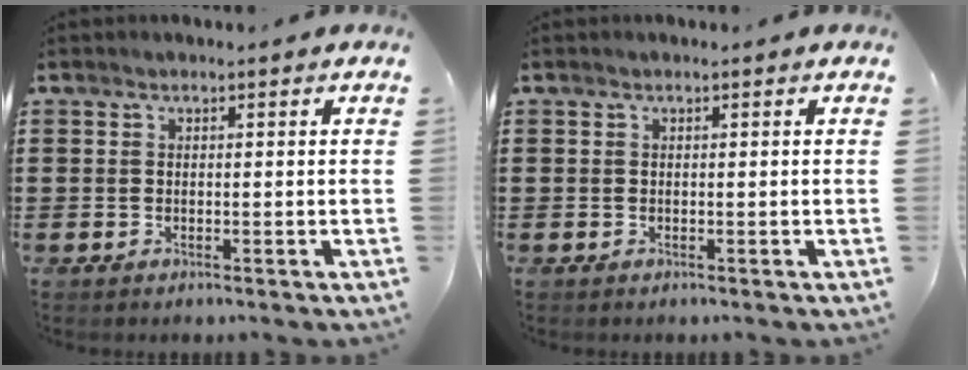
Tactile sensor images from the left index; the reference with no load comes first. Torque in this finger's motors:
{"motor_torque": [0.00, 0.00, -0.01, 0.00]}